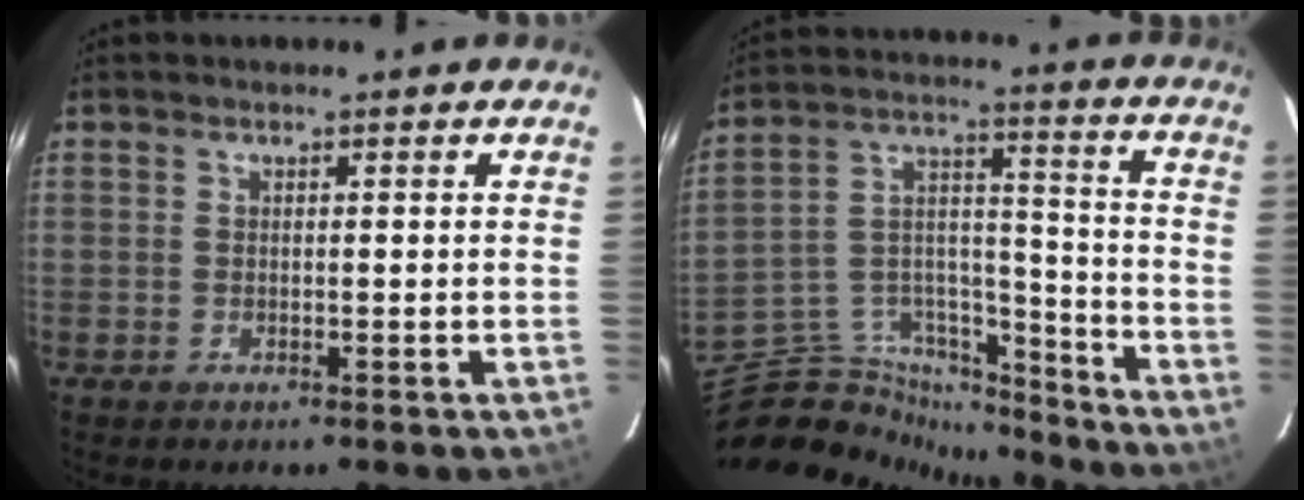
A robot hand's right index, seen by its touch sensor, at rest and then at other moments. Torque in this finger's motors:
{"motor_torque": [-0.10, -1.02, -0.28, -0.08]}